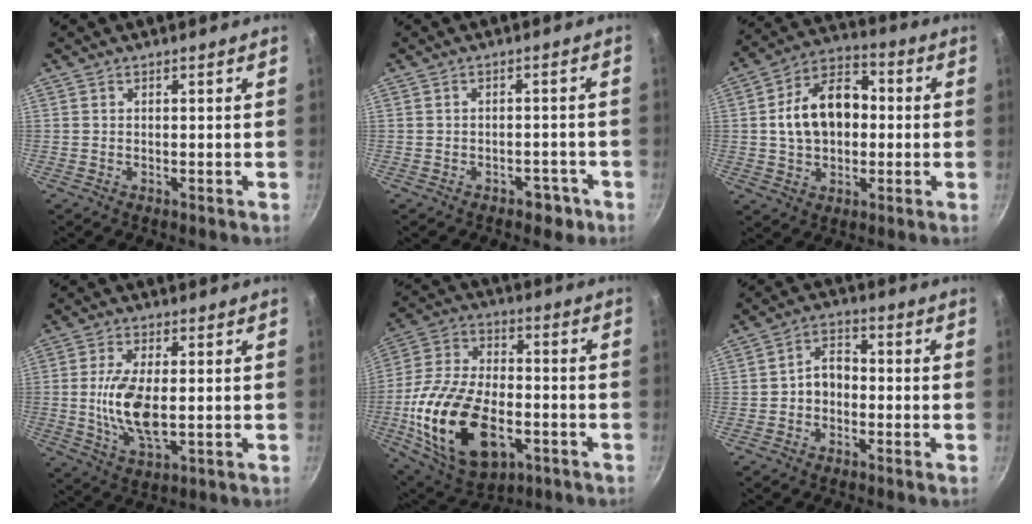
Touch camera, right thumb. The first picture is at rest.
{"total": 3.6, "force": [-2.2, 2.3, 1.7], "torque": [-0.003, 0.026, -0.013]}
{"total": 14.7, "force": [0.4, 10.3, 10.5], "torque": [-0.145, 0.031, -0.003]}
{"total": 10.7, "force": [-0.4, 4.9, 9.5], "torque": [-0.191, -0.008, -0.007]}
{"total": 24.6, "force": [-7.0, 14.3, 18.7], "torque": [-0.350, 0.020, -0.112]}
{"total": 5.5, "force": [-1.1, 4.1, 3.4], "torque": [-0.032, 0.025, -0.027]}